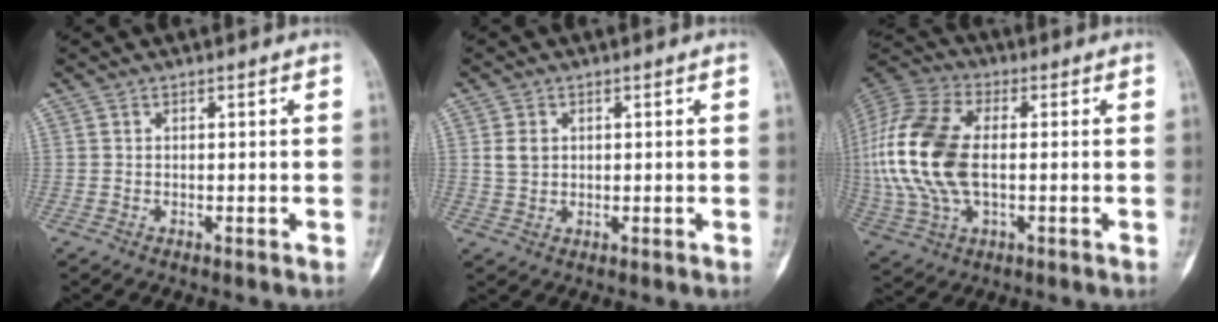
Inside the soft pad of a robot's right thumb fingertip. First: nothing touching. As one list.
[{"total": 3.0, "force": [0.8, 2.5, 1.6], "torque": [-0.018, 0.001, 0.018]}, {"total": 20.3, "force": [0.1, 11.6, 16.6], "torque": [-0.376, 0.007, 0.005]}]